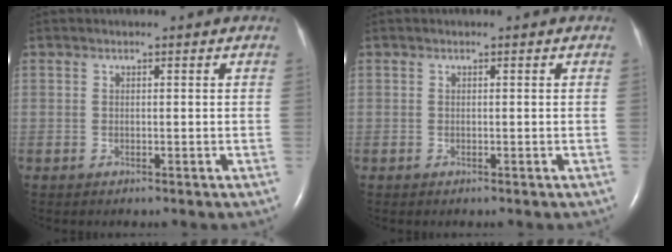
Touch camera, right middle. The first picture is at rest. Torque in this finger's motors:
{"motor_torque": [-0.01, 0.06, -0.03, -0.01]}